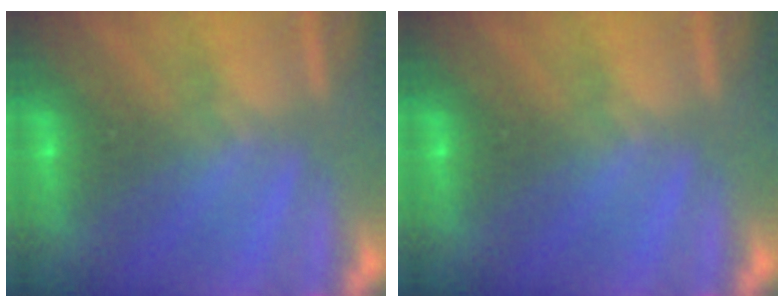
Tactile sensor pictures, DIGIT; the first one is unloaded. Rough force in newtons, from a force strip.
{"total": 0.0}